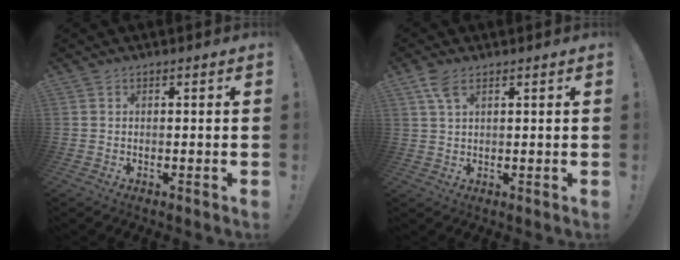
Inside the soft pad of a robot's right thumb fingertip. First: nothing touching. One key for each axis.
{"total": 5.0, "fx": 2.9, "fy": 2.2, "fz": 3.5, "tx": -0.072, "ty": -0.006, "tz": 0.055}